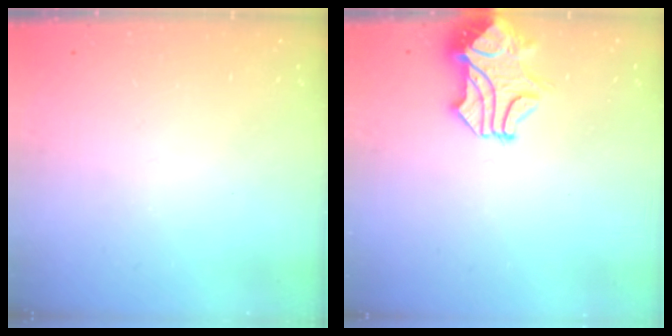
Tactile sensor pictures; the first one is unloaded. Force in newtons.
{"total": 0.8, "press": 0.3, "slide": 0.7}